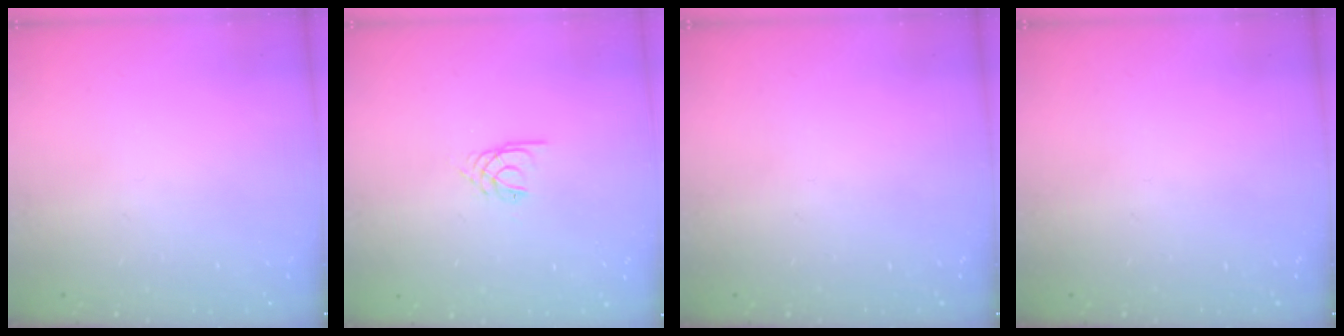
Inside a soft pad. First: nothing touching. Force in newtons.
{"total": 2.2, "press": 2.1, "slide": 0.4}
{"total": 0.0}
{"total": 0.0}